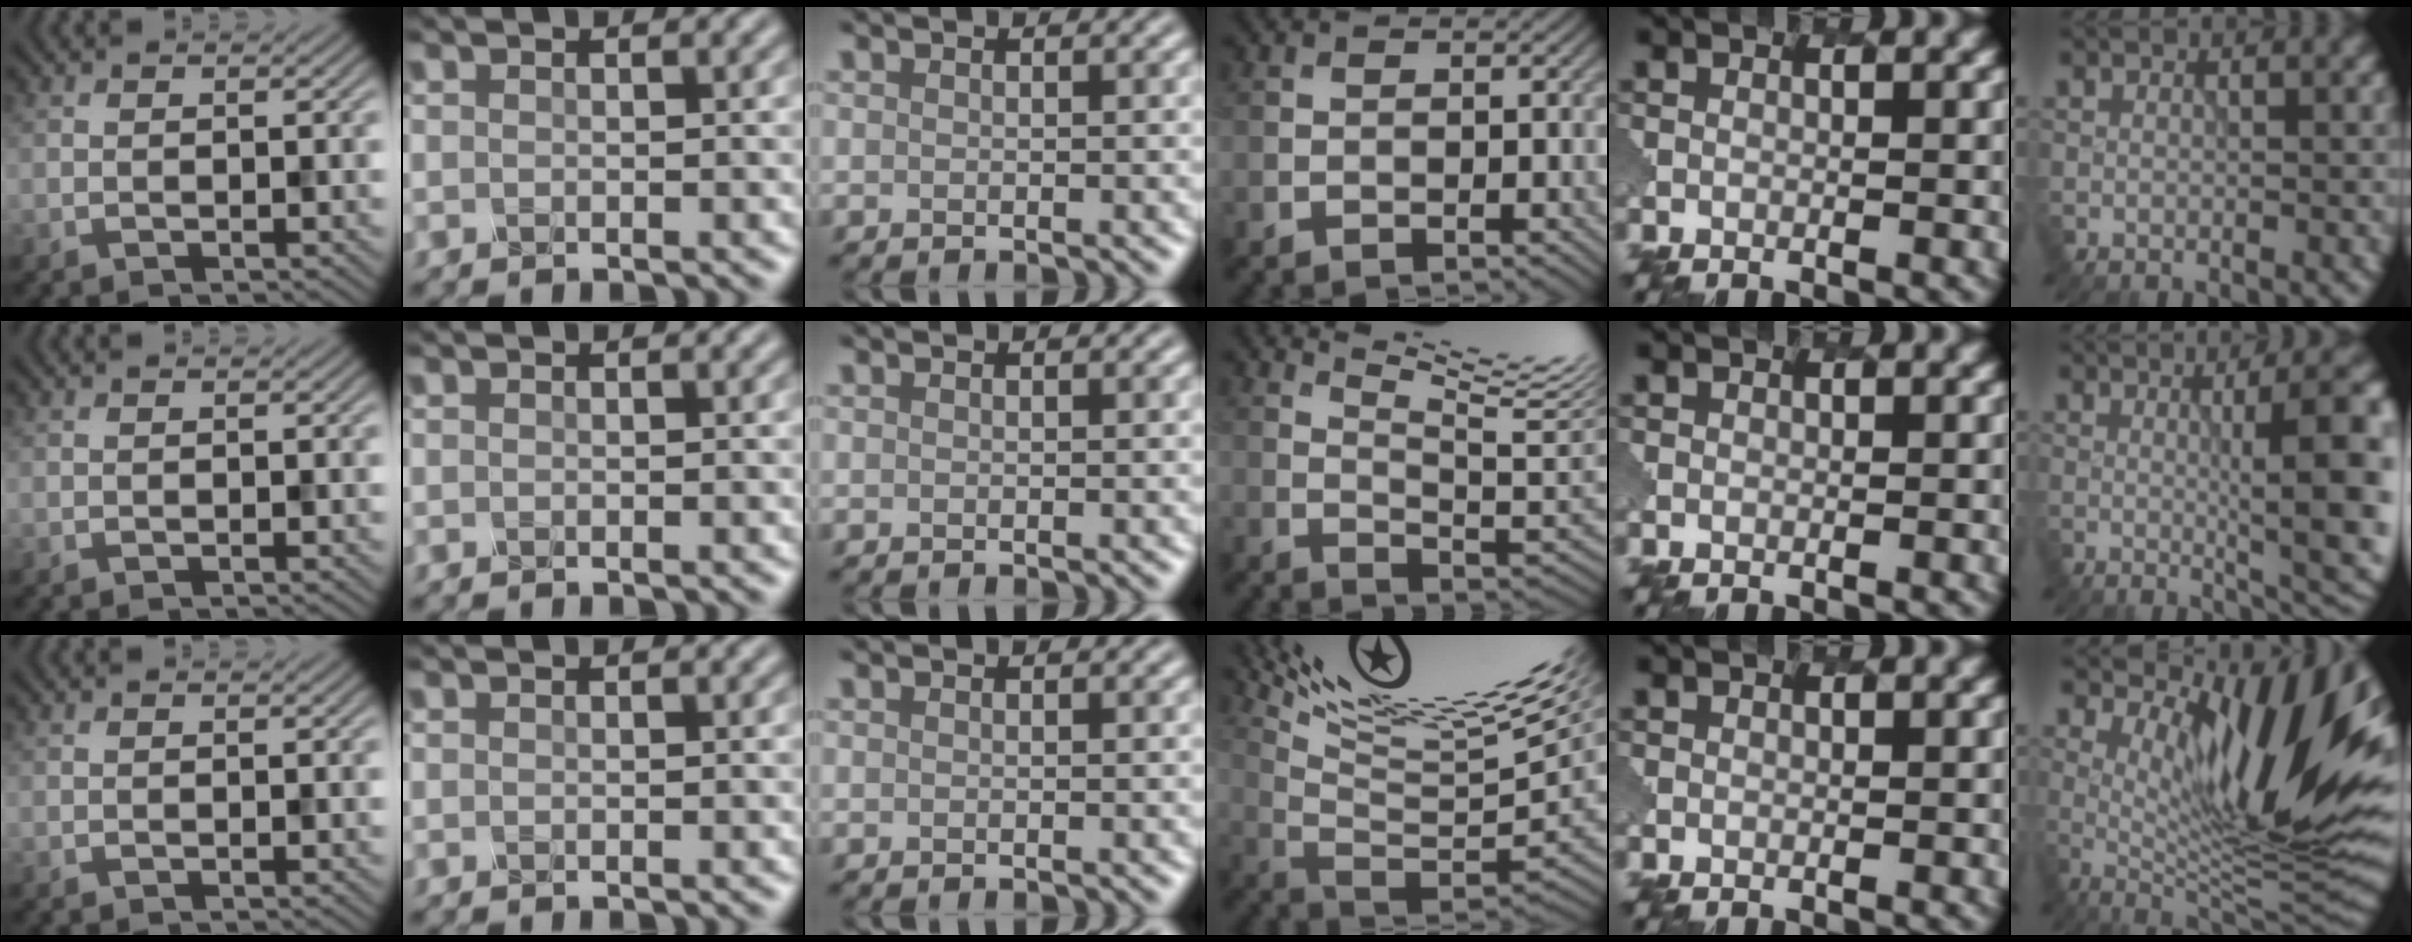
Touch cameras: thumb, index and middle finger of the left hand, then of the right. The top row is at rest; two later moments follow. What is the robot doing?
{"motion": "dispense", "object": "syringe"}